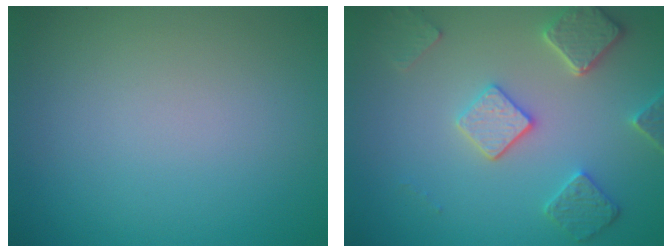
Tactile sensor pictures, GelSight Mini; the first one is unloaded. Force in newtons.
{"total": 4.5, "press": 3.7, "slide": 2.6}